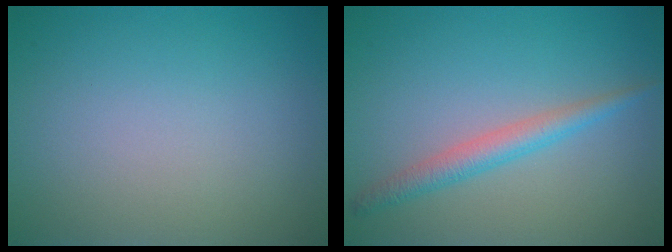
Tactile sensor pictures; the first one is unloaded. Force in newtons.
{"total": 2.4, "press": 2.4, "slide": 0.0}